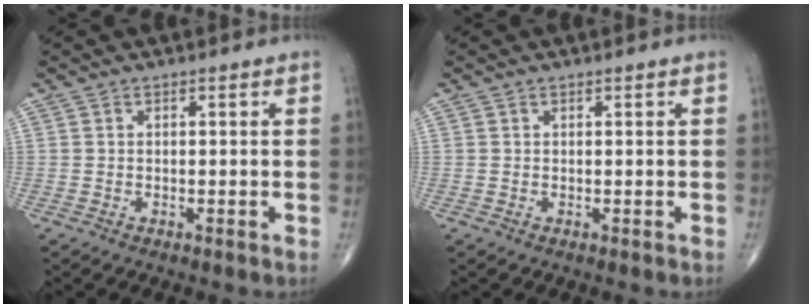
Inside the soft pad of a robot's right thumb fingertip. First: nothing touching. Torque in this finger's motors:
{"motor_torque": [-0.13, -0.19, 0.11, 0.13, -0.01]}